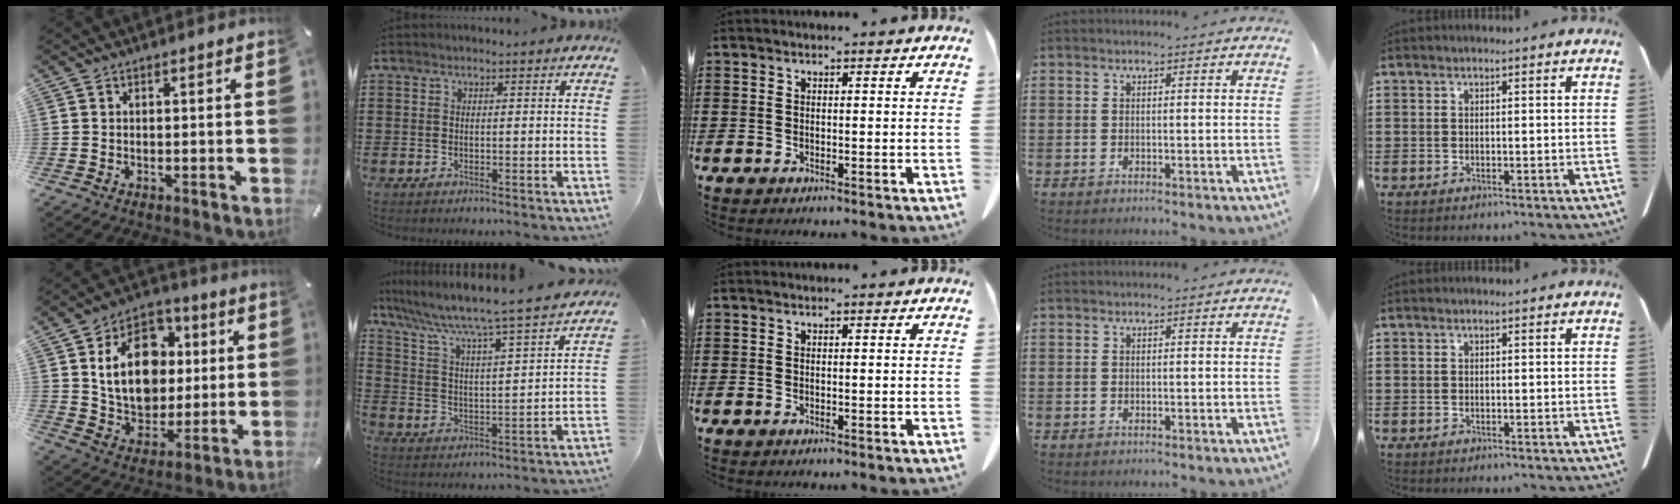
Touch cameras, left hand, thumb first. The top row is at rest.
{"thumb": {"total": 17.6, "force": [3.4, 14.0, 10.0], "torque": [-0.162, 0.001, 0.067]}, "index": {"total": 5.3, "force": [4.6, -0.6, 2.6], "torque": [-0.075, -0.051, 0.062]}}